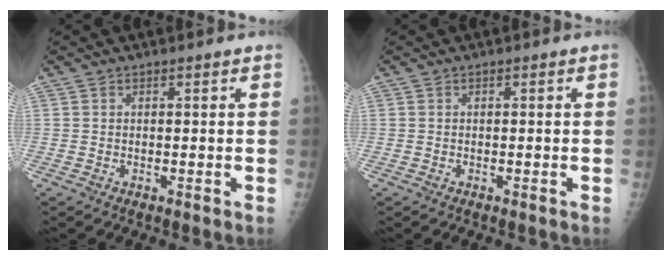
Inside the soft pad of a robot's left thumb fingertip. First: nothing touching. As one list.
[{"total": 0.0}]